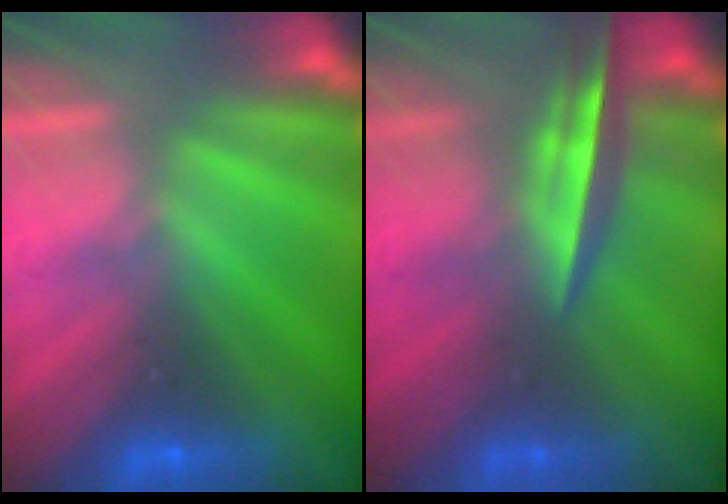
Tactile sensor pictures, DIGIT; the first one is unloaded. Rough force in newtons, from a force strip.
{"total": 3.9}